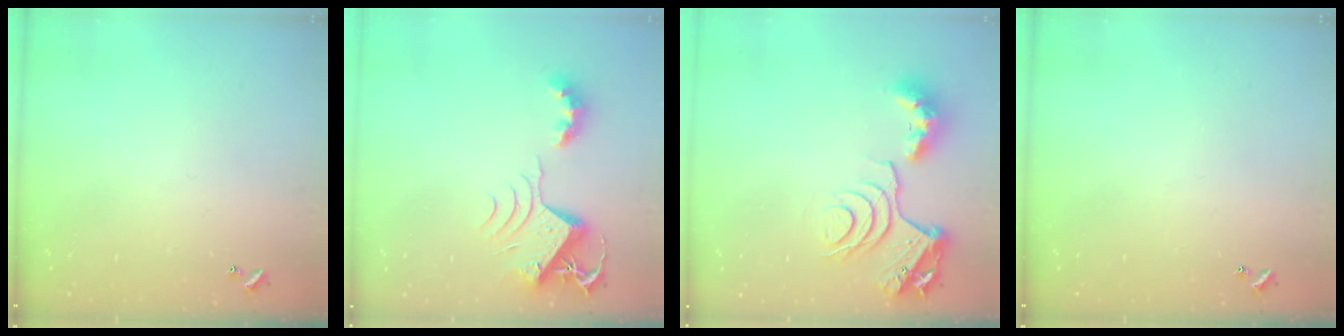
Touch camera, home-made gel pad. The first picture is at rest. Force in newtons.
{"total": 9.7, "press": 9.7, "slide": 1.2}
{"total": 12.1, "press": 12.0, "slide": 1.4}
{"total": 0.0}